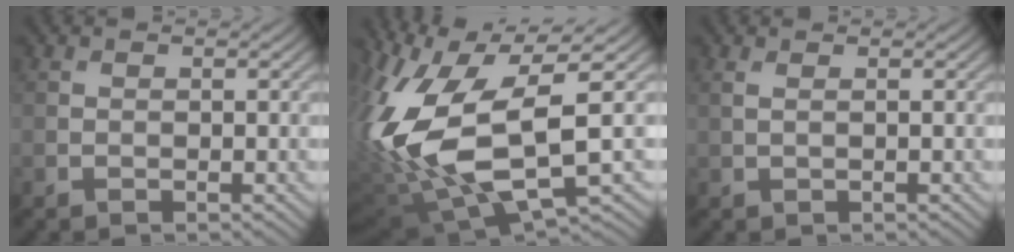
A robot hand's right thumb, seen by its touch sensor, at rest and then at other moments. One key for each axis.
{"total": 17.8, "fx": -1.9, "fy": 7.7, "fz": 16.0, "tx": -0.377, "ty": -0.021, "tz": -0.024}
{"total": 0.8, "fx": 0.3, "fy": 0.0, "fz": 0.7, "tx": -0.020, "ty": 0.004, "tz": 0.007}